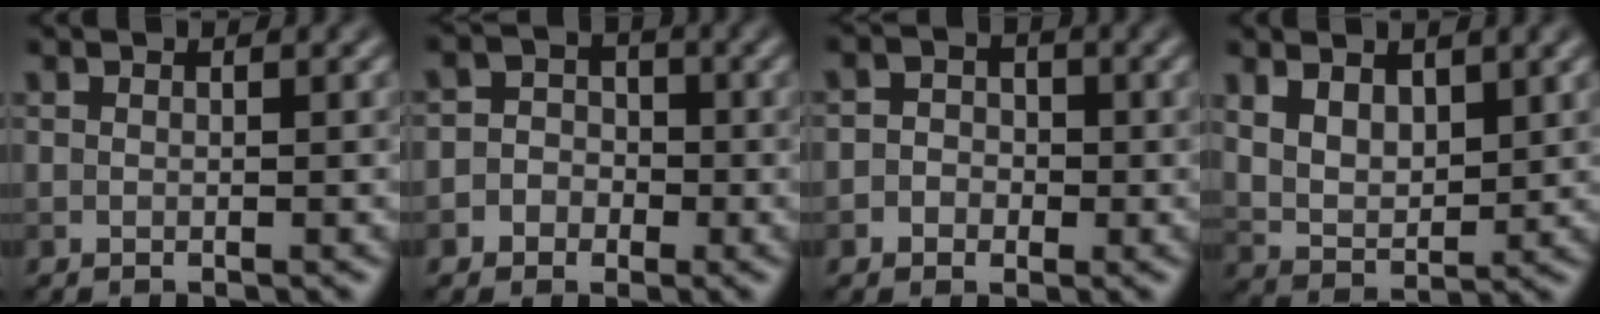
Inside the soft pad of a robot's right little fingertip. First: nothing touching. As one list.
[{"total": 3.8, "force": [-1.2, 3.5, 0.9], "torque": [0.020, 0.015, -0.036]}, {"total": 2.4, "force": [-0.6, 2.1, 1.0], "torque": [0.008, 0.006, -0.026]}, {"total": 4.0, "force": [1.9, 2.2, 2.7], "torque": [-0.057, -0.008, 0.044]}]